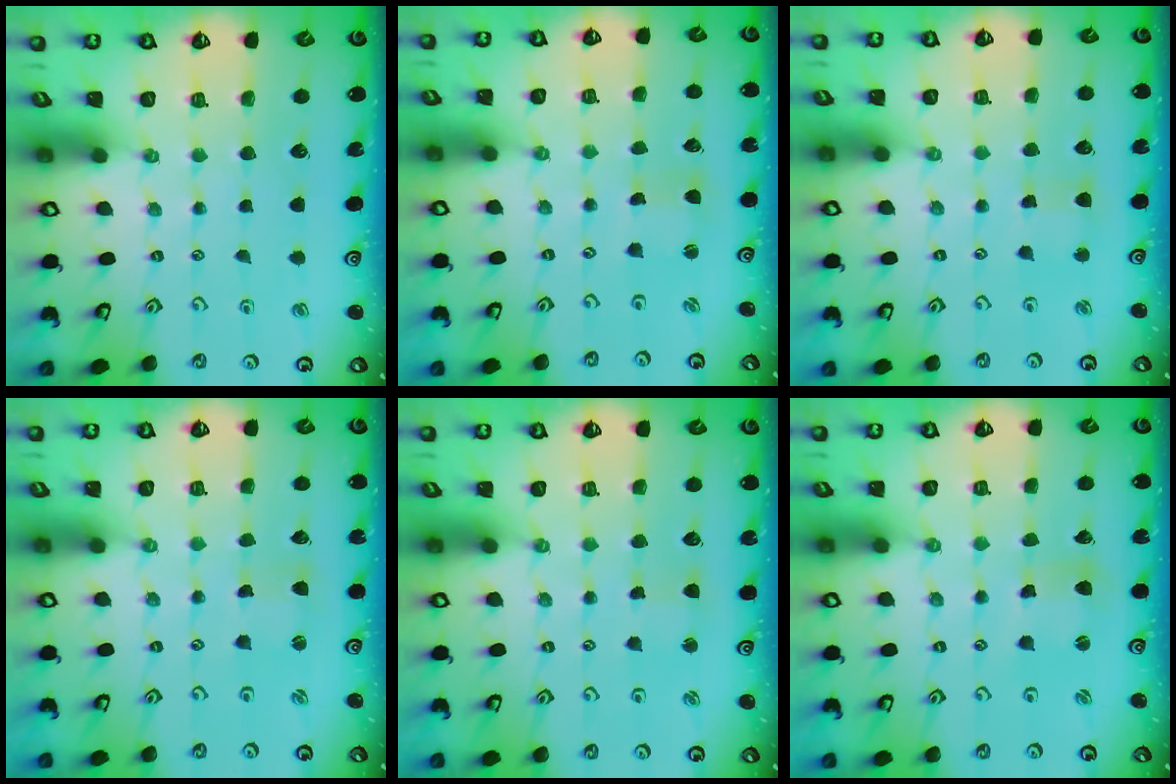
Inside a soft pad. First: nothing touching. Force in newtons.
{"total": 0.9, "press": 0.9, "slide": 0.0}
{"total": 3.1, "press": 3.1, "slide": 0.3}
{"total": 1.0, "press": 1.0, "slide": 0.1}
{"total": 2.0, "press": 2.0, "slide": 0.3}
{"total": 2.7, "press": 2.6, "slide": 0.3}